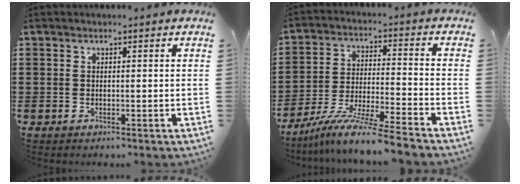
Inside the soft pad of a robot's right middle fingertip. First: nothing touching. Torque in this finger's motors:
{"motor_torque": [2.14, 0.00, 0.37, 0.21]}